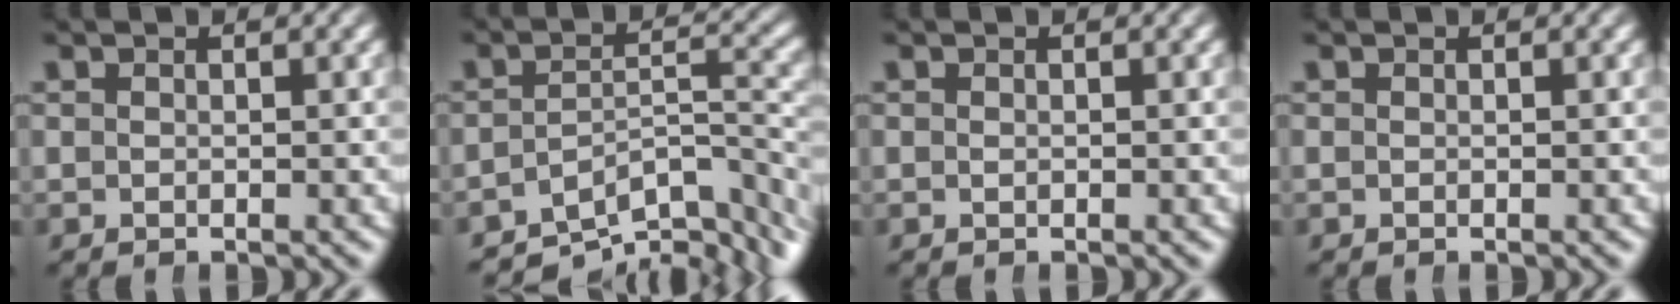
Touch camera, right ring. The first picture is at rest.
{"total": 8.9, "force": [-5.5, 4.4, 5.4], "torque": [-0.053, -0.026, -0.080]}
{"total": 0.0}
{"total": 0.0}